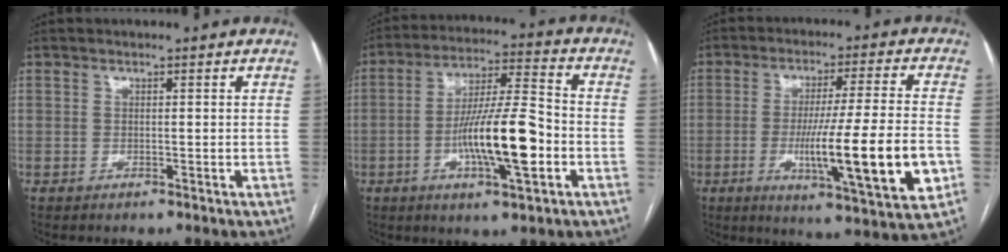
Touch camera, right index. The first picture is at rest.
{"total": 14.0, "force": [-3.7, 1.8, 13.3], "torque": [-0.241, 0.002, -0.064]}
{"total": 17.4, "force": [-4.2, 0.0, 16.9], "torque": [-0.263, -0.023, -0.064]}